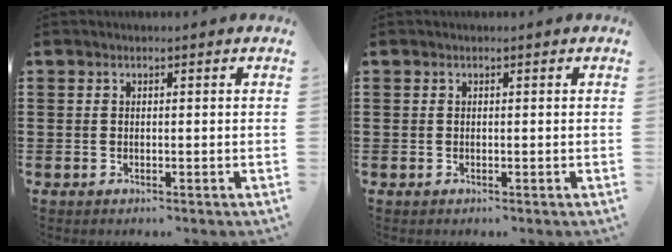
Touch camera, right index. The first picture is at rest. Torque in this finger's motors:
{"motor_torque": [-0.01, 0.01, 0.01, -0.01]}